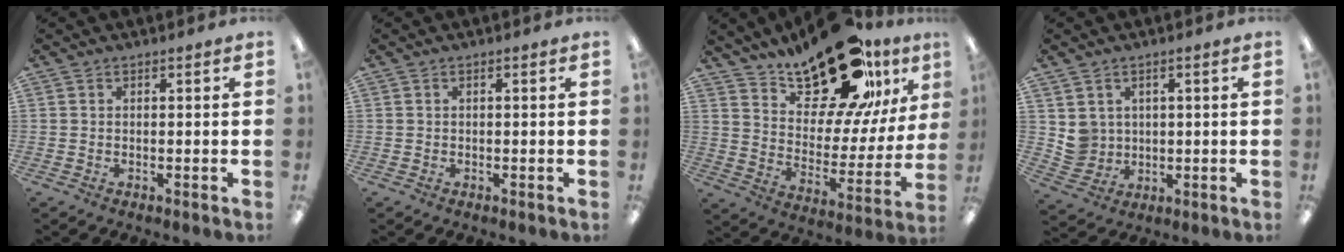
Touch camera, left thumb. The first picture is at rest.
{"total": 0.0}
{"total": 22.8, "force": [17.6, 8.7, 11.5], "torque": [-0.180, -0.110, 0.300]}
{"total": 4.8, "force": [1.8, 4.5, 0.4], "torque": [-0.010, -0.004, 0.037]}